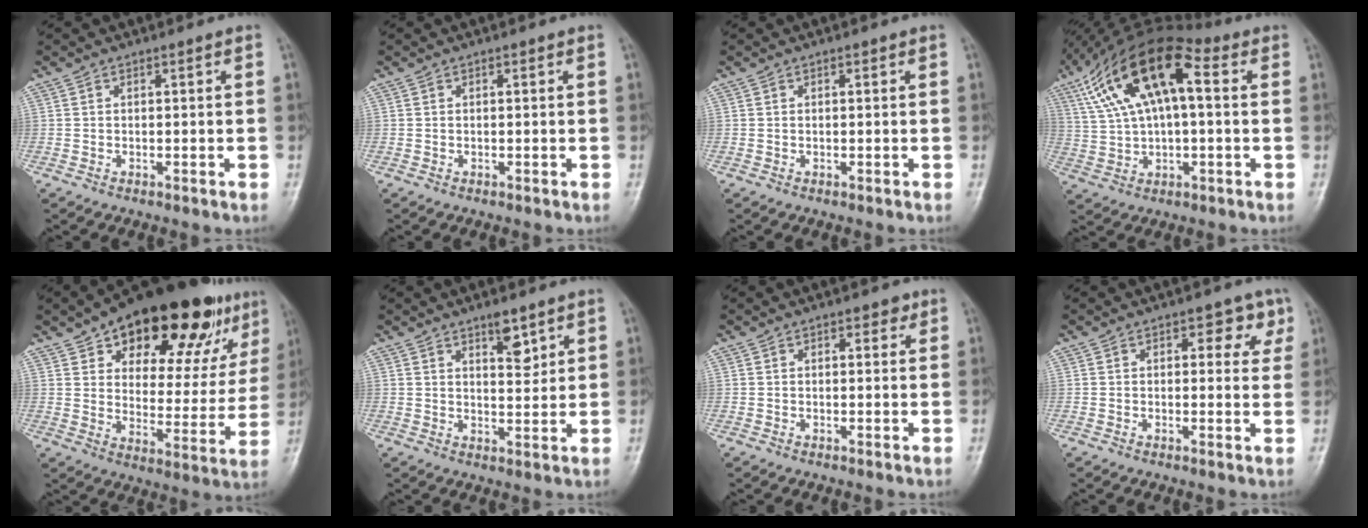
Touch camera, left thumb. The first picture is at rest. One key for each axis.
{"total": 0.0}
{"total": 0.0}
{"total": 17.1, "fx": 4.8, "fy": 7.9, "fz": 14.4, "tx": -0.256, "ty": 0.033, "tz": 0.078}
{"total": 26.8, "fx": 16.3, "fy": 12.0, "fz": 17.5, "tx": -0.205, "ty": -0.037, "tz": 0.238}
{"total": 5.1, "fx": 3.1, "fy": 2.0, "fz": 3.5, "tx": -0.037, "ty": -0.021, "tz": 0.047}
{"total": 2.2, "fx": 1.1, "fy": 1.3, "fz": 1.4, "tx": -0.004, "ty": 0.000, "tz": 0.011}
{"total": 5.1, "fx": 2.1, "fy": 3.2, "fz": 3.3, "tx": -0.002, "ty": -0.004, "tz": 0.017}